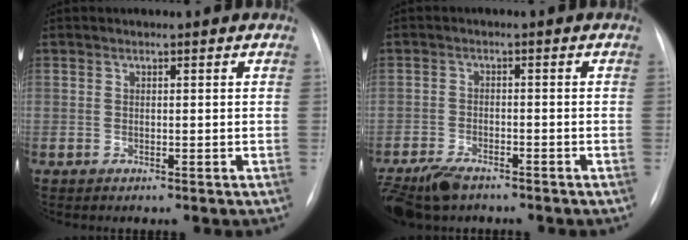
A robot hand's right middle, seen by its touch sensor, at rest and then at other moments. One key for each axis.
{"total": 7.4, "fx": -5.9, "fy": 2.8, "fz": 3.6, "tx": -0.068, "ty": -0.013, "tz": -0.102}